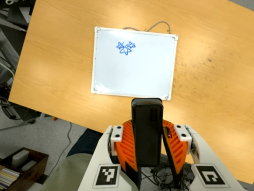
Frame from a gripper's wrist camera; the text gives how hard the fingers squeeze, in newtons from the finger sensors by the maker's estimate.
{"total": 9.1, "left": 7.5, "right": 10.8}